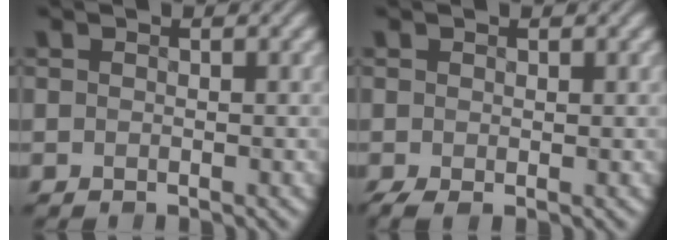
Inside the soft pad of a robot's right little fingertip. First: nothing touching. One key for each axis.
{"total": 1.6, "fx": -0.6, "fy": 0.7, "fz": 1.3, "tx": -0.034, "ty": -0.003, "tz": -0.013}